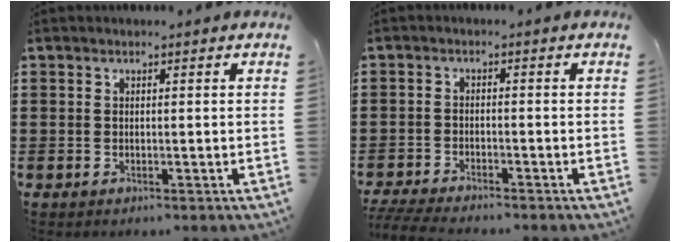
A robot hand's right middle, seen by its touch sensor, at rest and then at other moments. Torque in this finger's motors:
{"motor_torque": [1.48, -0.65, 0.05, 0.03]}